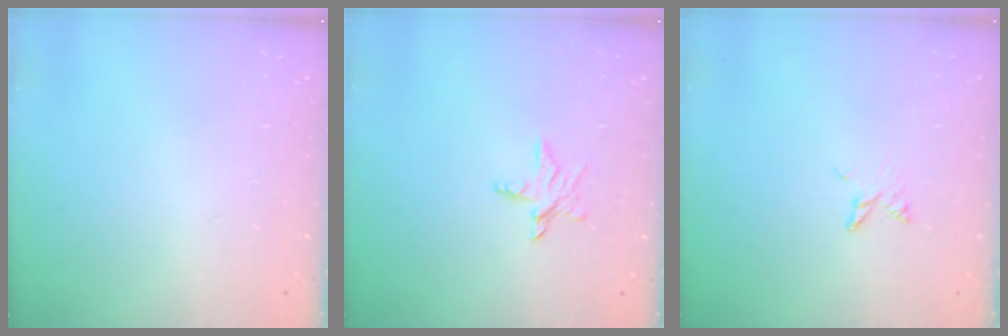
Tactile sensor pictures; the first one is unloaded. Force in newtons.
{"total": 5.4, "press": 5.4, "slide": 0.4}
{"total": 3.6, "press": 3.5, "slide": 0.5}